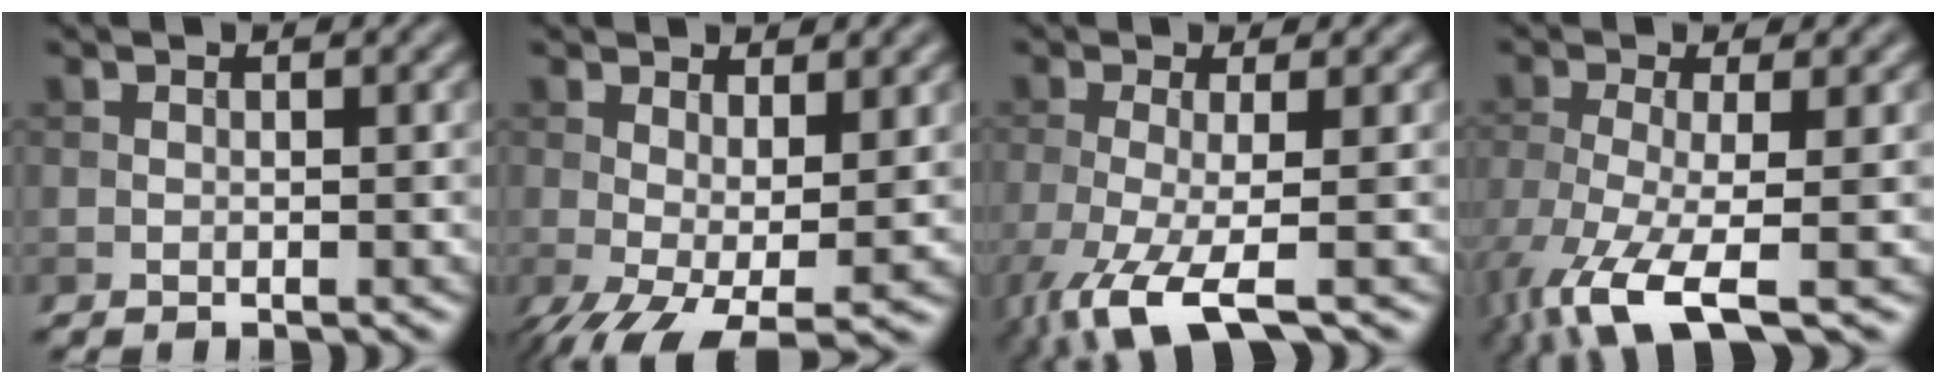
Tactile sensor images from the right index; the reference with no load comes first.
{"total": 6.4, "force": [-1.8, 2.1, 5.7], "torque": [-0.111, -0.015, -0.023]}
{"total": 6.9, "force": [-3.8, 1.6, 5.5], "torque": [-0.115, -0.018, -0.081]}
{"total": 8.4, "force": [-5.1, 2.2, 6.3], "torque": [-0.139, -0.021, -0.100]}